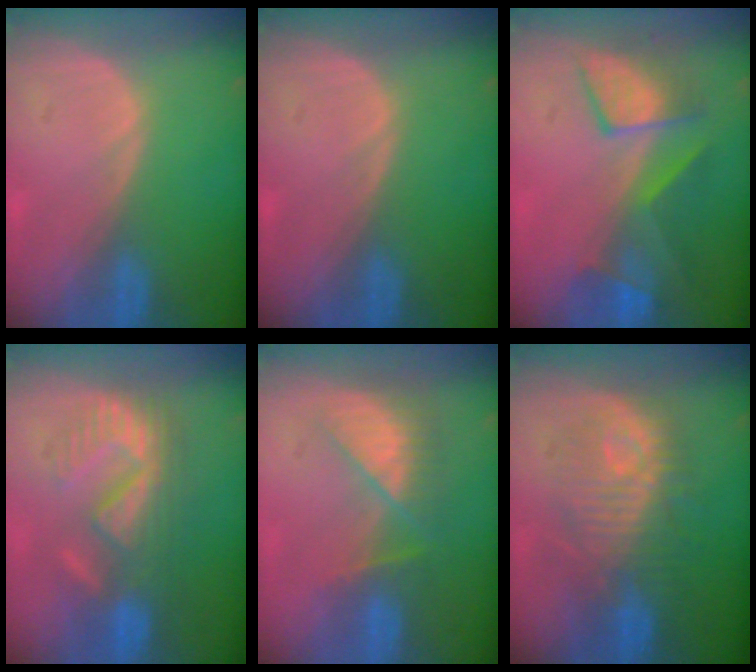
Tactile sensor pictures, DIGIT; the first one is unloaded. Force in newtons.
{"total": 0.0}
{"total": 7.6, "press": 7.5, "slide": 1.1}
{"total": 9.1, "press": 8.9, "slide": 1.9}
{"total": 8.1, "press": 7.0, "slide": 4.1}
{"total": 9.9, "press": 9.9, "slide": 0.2}